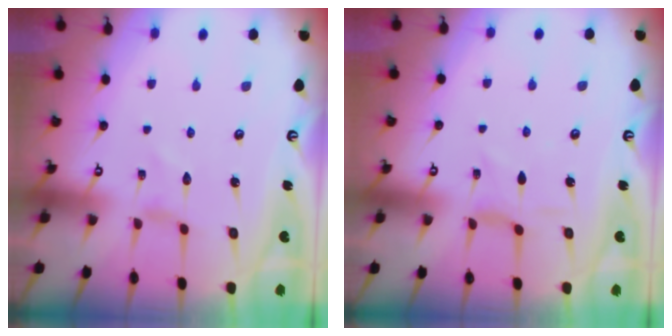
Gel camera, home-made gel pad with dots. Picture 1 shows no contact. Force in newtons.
{"total": 1.6, "press": 1.5, "slide": 0.5}